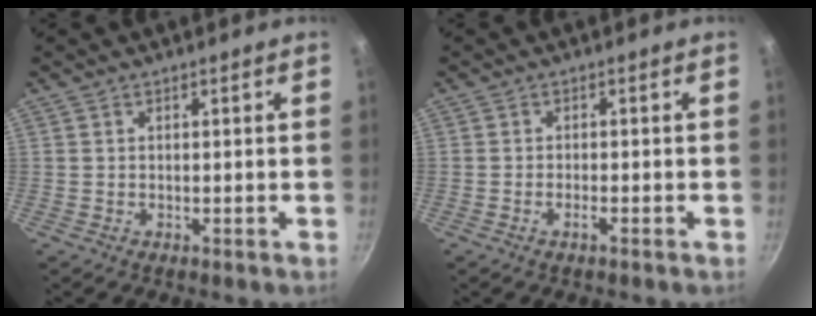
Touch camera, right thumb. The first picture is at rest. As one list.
[{"total": 1.4, "force": [-0.9, 0.3, 1.0], "torque": [-0.027, 0.007, -0.019]}]